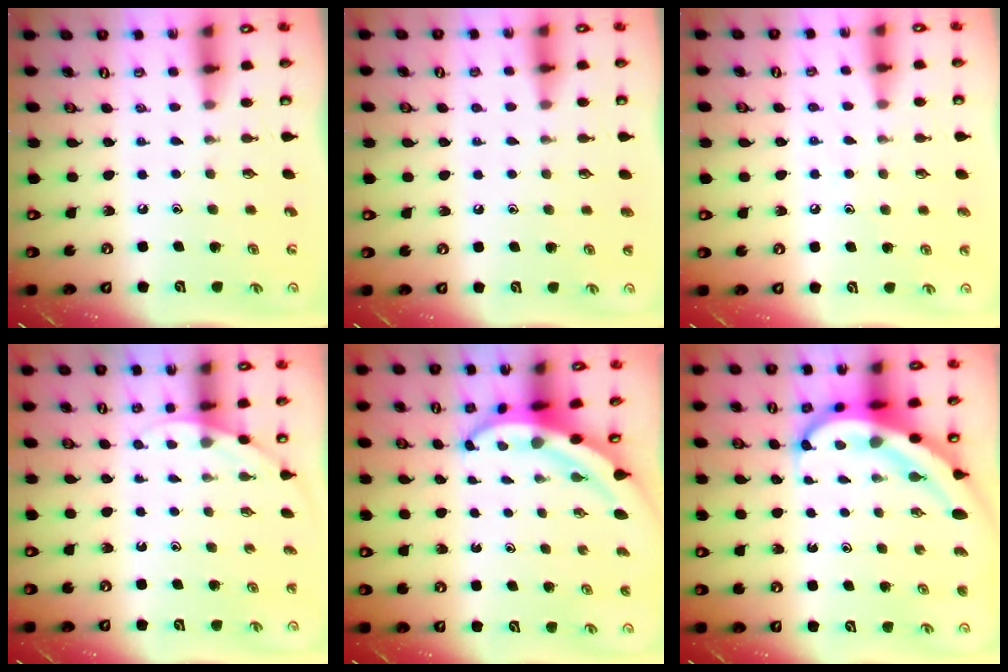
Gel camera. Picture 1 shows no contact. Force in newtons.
{"total": 1.1, "press": 1.1, "slide": 0.3}
{"total": 5.8, "press": 5.8, "slide": 0.6}
{"total": 2.6, "press": 2.6, "slide": 0.1}
{"total": 4.8, "press": 4.7, "slide": 0.5}
{"total": 10.2, "press": 10.1, "slide": 1.4}